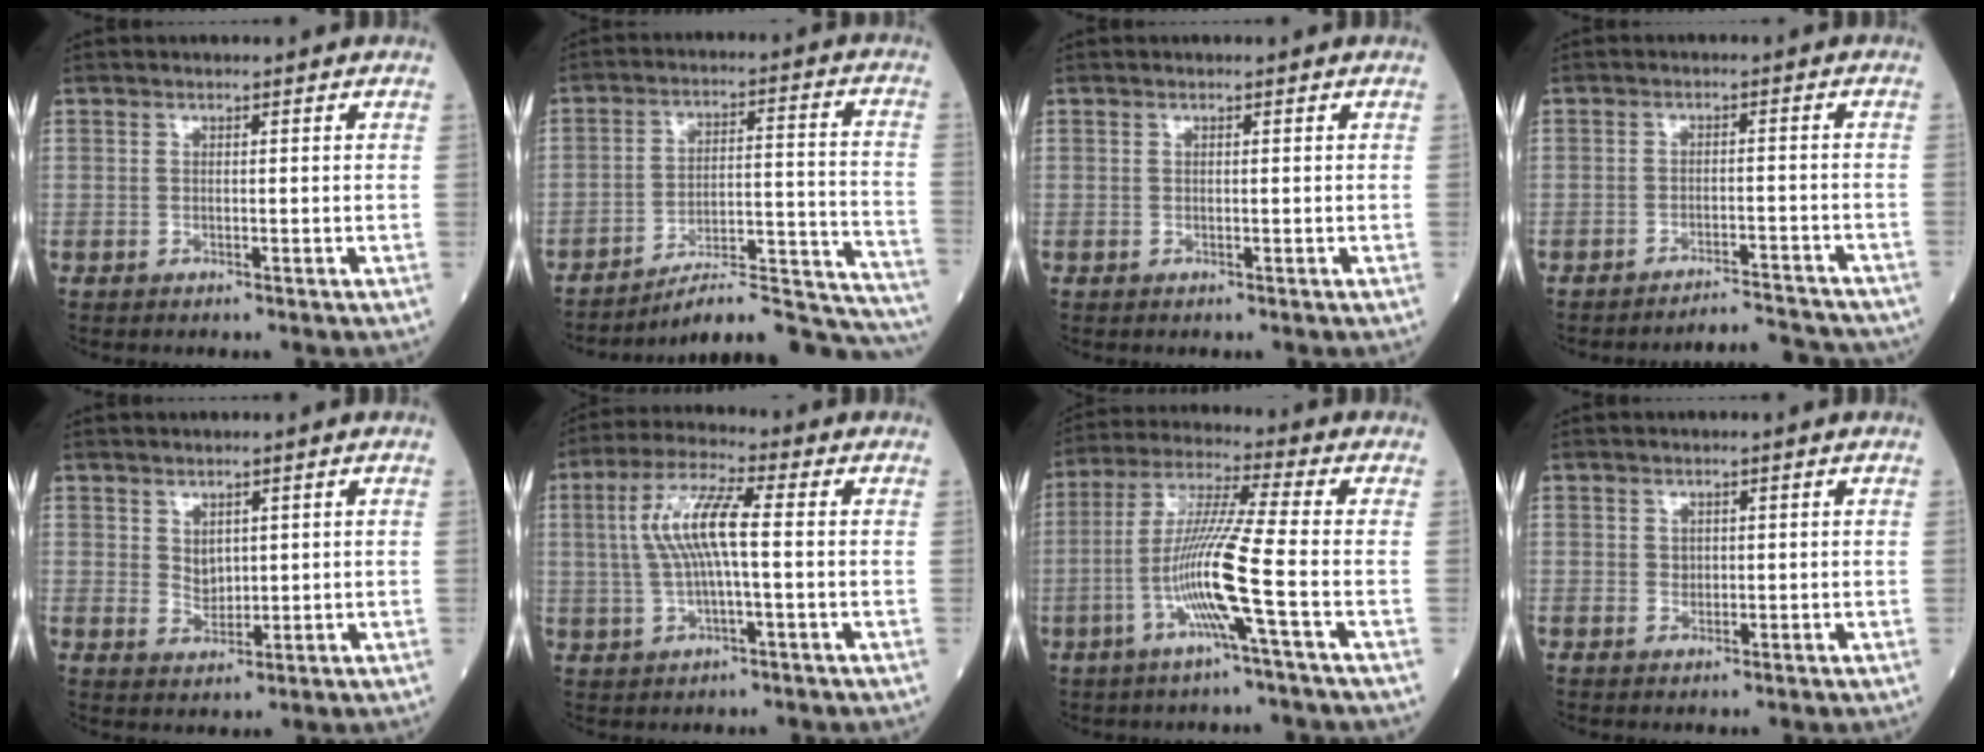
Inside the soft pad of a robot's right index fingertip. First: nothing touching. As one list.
[{"total": 21.1, "force": [-20.4, 0.4, 5.4], "torque": [-0.014, 0.031, -0.281]}, {"total": 0.0}, {"total": 6.9, "force": [-6.9, 0.2, -0.2], "torque": [0.012, 0.013, -0.094]}, {"total": 2.3, "force": [0.9, 1.7, 1.3], "torque": [-0.022, -0.002, 0.023]}, {"total": 8.7, "force": [0.7, 1.3, 8.6], "torque": [-0.179, 0.019, 0.010]}, {"total": 10.9, "force": [-3.5, -1.6, 10.1], "torque": [-0.202, -0.003, -0.074]}, {"total": 0.6, "force": [0.1, 0.6, 0.1], "torque": [0.005, 0.002, 0.001]}]